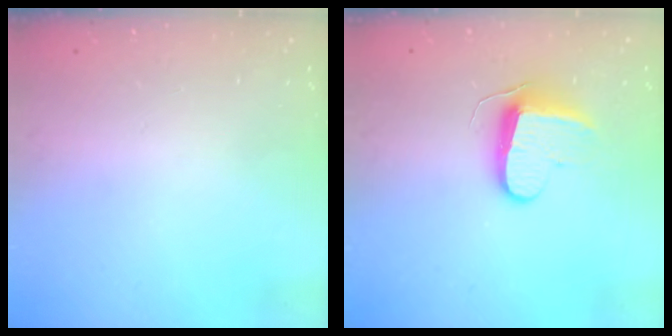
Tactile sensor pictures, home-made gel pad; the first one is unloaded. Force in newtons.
{"total": 9.6, "press": 9.6, "slide": 0.4}